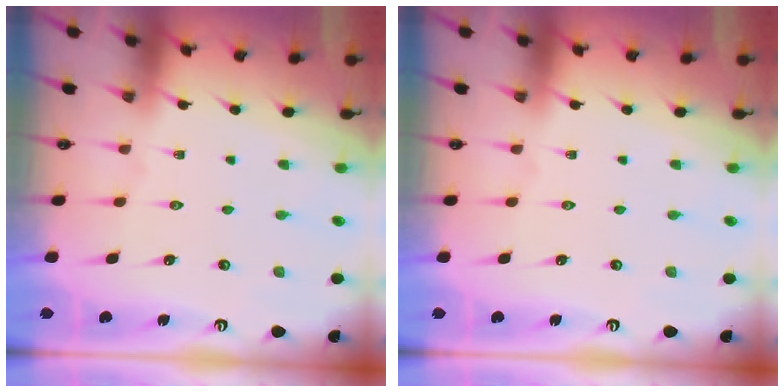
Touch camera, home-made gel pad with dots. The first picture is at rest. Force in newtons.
{"total": 0.0}